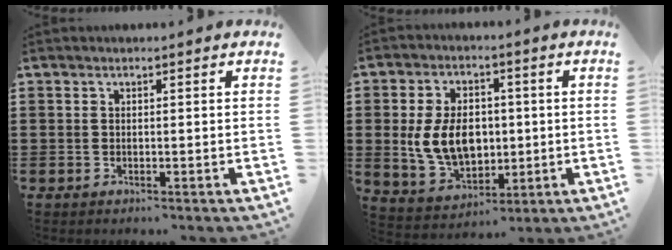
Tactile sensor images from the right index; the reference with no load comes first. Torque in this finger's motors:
{"motor_torque": [1.67, -0.47, 1.05, 0.21]}